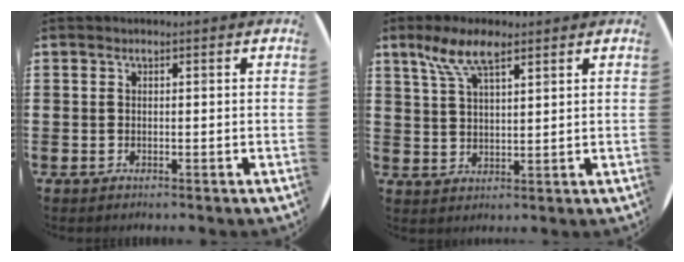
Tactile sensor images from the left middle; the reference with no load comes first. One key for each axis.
{"total": 6.9, "fx": 4.6, "fy": 2.2, "fz": 4.7, "tx": -0.103, "ty": 0.003, "tz": 0.081}